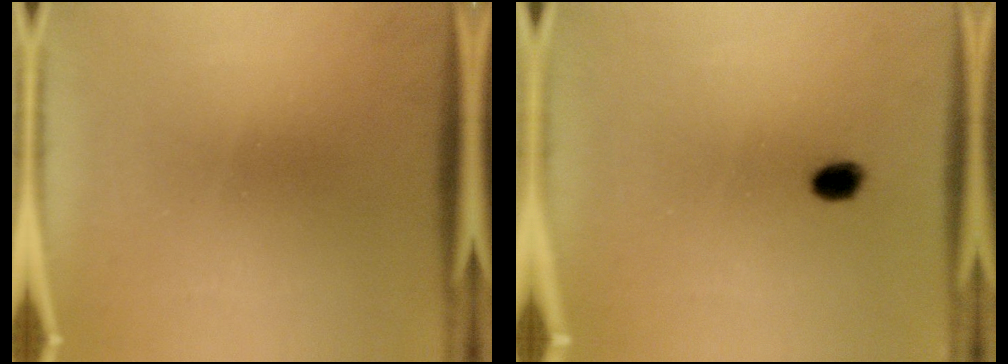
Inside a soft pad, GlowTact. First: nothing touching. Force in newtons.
{"total": 2.4}